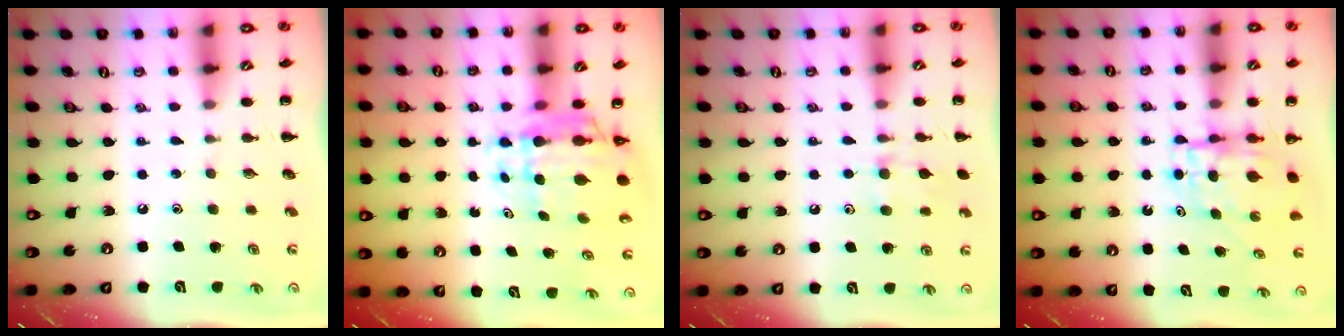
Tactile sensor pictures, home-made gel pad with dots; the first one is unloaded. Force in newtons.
{"total": 7.8, "press": 7.3, "slide": 2.7}
{"total": 9.2, "press": 8.9, "slide": 2.5}
{"total": 4.8, "press": 4.8, "slide": 0.5}